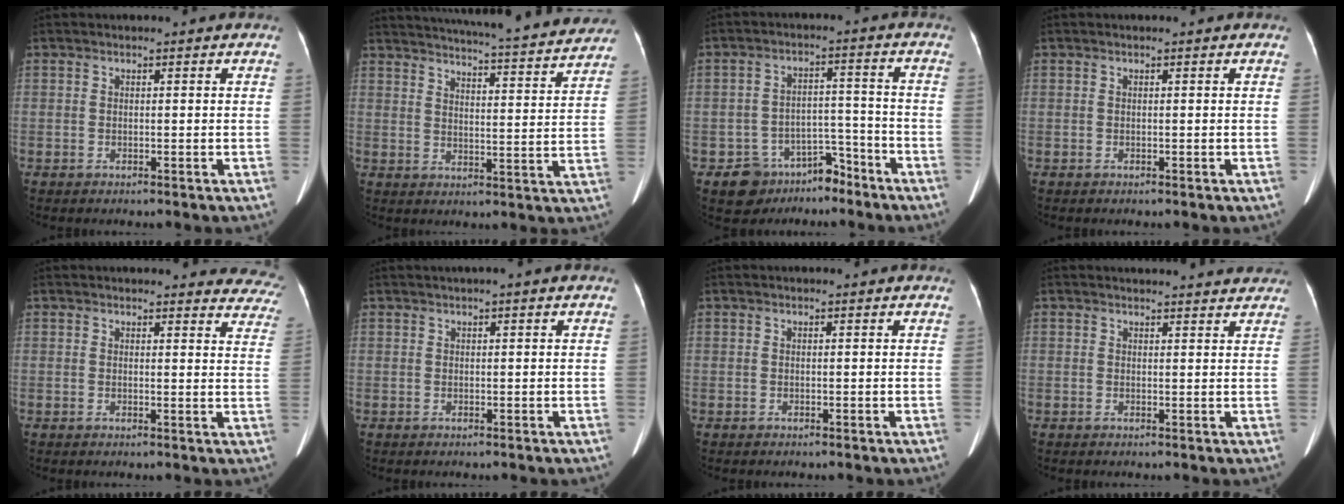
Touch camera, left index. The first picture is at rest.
{"total": 25.7, "force": [23.7, 2.3, 9.7], "torque": [-0.149, -0.047, 0.292]}
{"total": 7.4, "force": [-5.8, 4.4, 1.4], "torque": [-0.008, 0.023, -0.085]}
{"total": 0.0}
{"total": 14.7, "force": [14.0, 3.7, 2.4], "torque": [0.022, -0.057, 0.116]}
{"total": 0.8, "force": [0.3, -0.1, 0.7], "torque": [-0.015, 0.006, 0.005]}
{"total": 0.0}
{"total": 9.3, "force": [8.9, 2.3, 1.7], "torque": [0.004, 0.016, 0.077]}